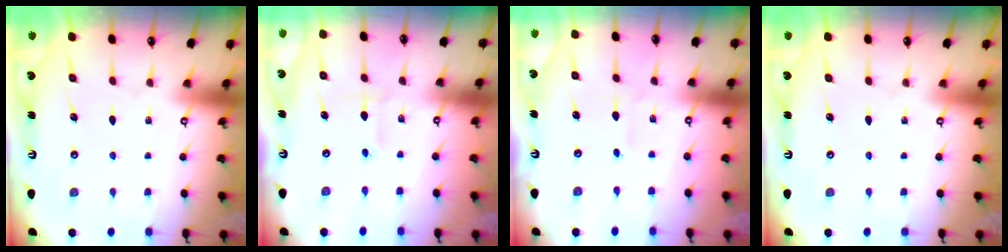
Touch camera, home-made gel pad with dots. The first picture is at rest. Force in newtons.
{"total": 2.0, "press": 2.0, "slide": 0.5}
{"total": 1.6, "press": 1.6, "slide": 0.1}
{"total": 0.0}